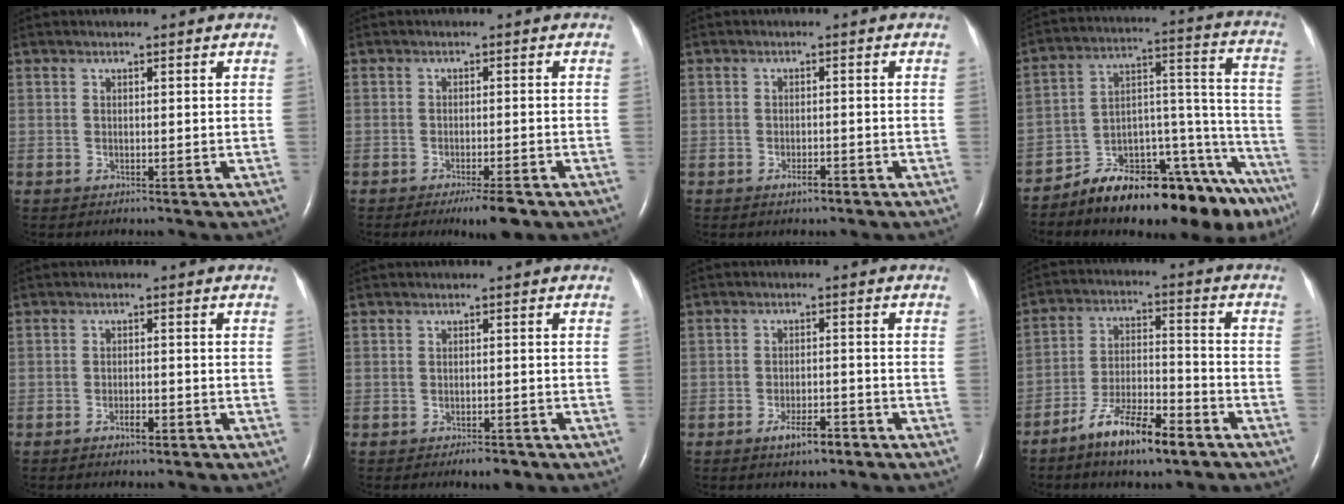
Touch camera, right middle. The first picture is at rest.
{"total": 4.4, "force": [-3.0, 0.5, 3.2], "torque": [-0.049, -0.009, -0.043]}
{"total": 1.8, "force": [-1.2, 0.5, 1.2], "torque": [-0.024, -0.001, -0.019]}
{"total": 22.4, "force": [-18.0, 4.4, 12.6], "torque": [-0.100, 0.046, -0.271]}
{"total": 2.1, "force": [-1.4, 0.7, 1.5], "torque": [-0.028, 0.001, -0.022]}
{"total": 2.8, "force": [-2.1, 0.9, 1.6], "torque": [-0.025, -0.002, -0.024]}
{"total": 4.1, "force": [-2.8, 1.1, 2.8], "torque": [-0.054, 0.000, -0.047]}
{"total": 11.2, "force": [-7.7, 2.5, 7.8], "torque": [-0.145, -0.006, -0.139]}